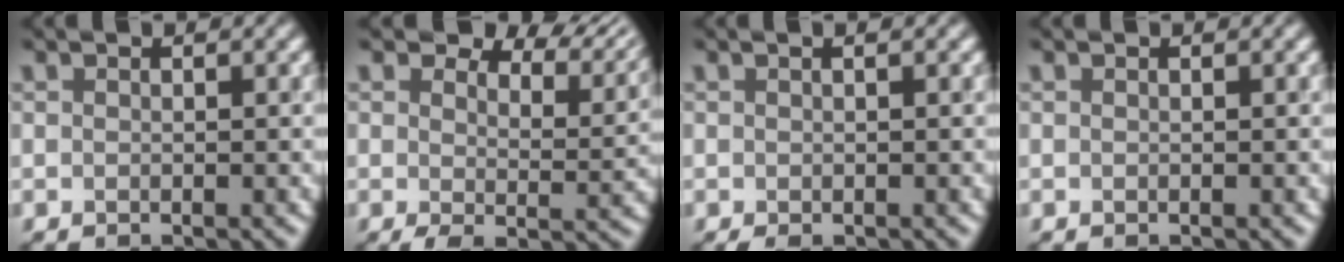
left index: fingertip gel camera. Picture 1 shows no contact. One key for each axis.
{"total": 6.9, "fx": 4.6, "fy": 3.2, "fz": 3.9, "tx": -0.053, "ty": -0.005, "tz": 0.069}
{"total": 1.4, "fx": -0.3, "fy": 0.4, "fz": 1.3, "tx": -0.020, "ty": -0.001, "tz": -0.004}
{"total": 0.0}